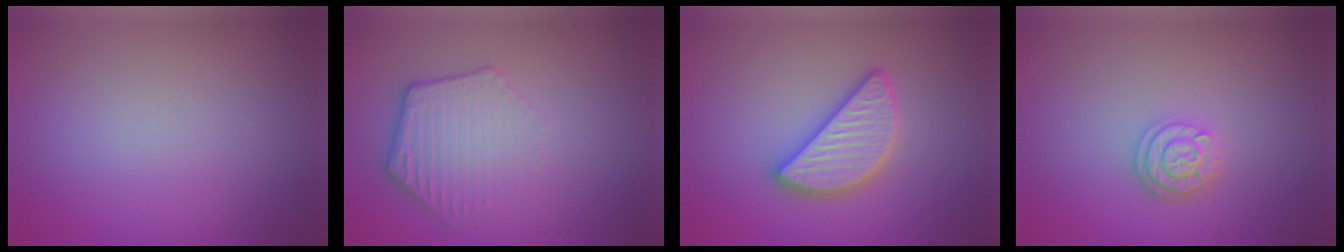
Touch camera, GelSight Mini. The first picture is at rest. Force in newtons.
{"total": 4.1, "press": 3.1, "slide": 2.6}
{"total": 4.5, "press": 4.5, "slide": 0.4}
{"total": 2.8, "press": 2.3, "slide": 1.6}